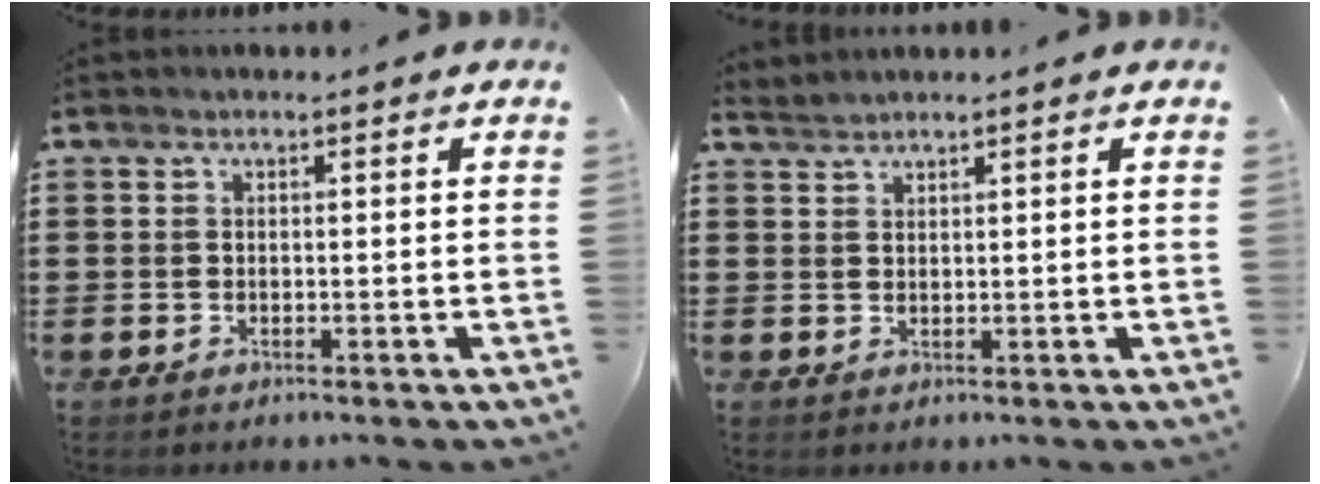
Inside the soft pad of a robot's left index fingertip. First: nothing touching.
{"total": 1.2, "force": [1.2, -0.2, -0.1], "torque": [-0.001, 0.000, 0.025]}